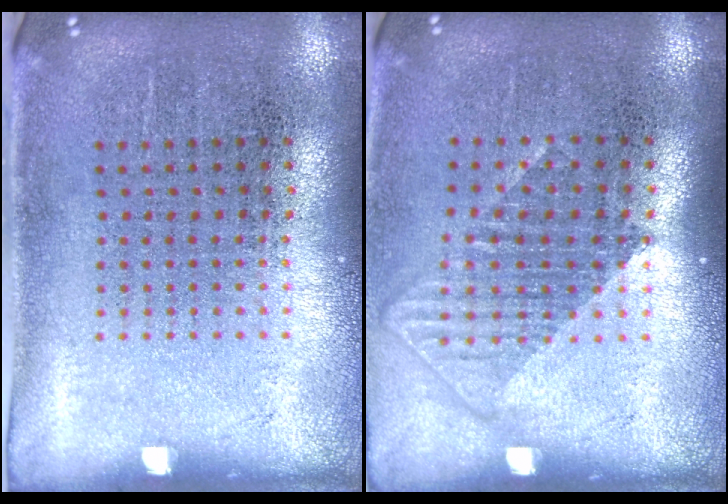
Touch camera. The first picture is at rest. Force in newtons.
{"total": 1.2, "press": 1.0, "slide": 0.8}